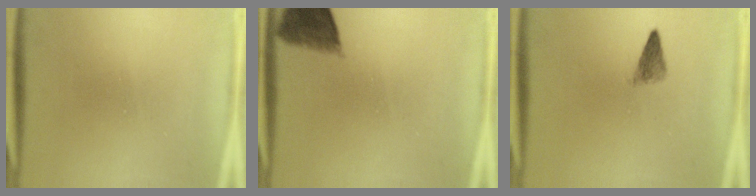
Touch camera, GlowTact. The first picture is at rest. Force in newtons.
{"total": 5.5}
{"total": 2.1}